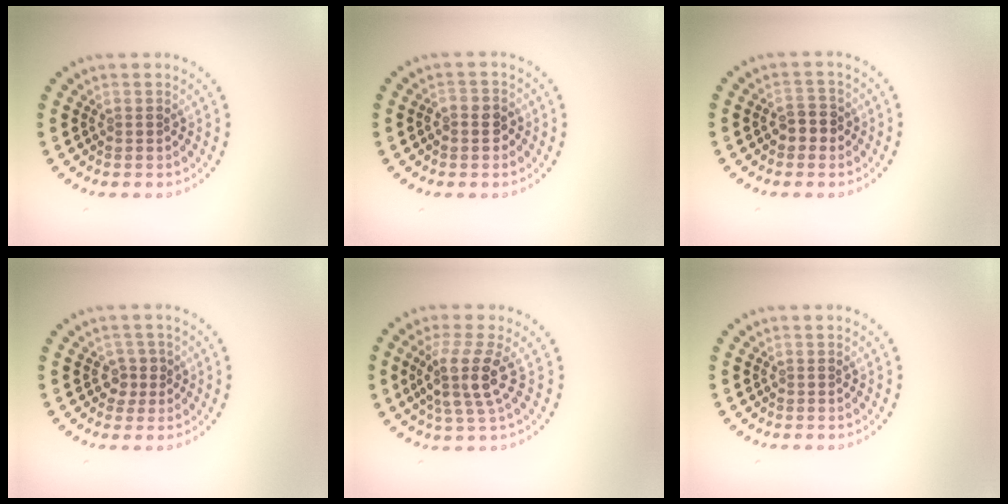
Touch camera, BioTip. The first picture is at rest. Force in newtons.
{"total": 1.4, "press": 1.3, "slide": 0.5}
{"total": 1.9, "press": 1.8, "slide": 0.5}
{"total": 1.3, "press": 1.2, "slide": 0.6}
{"total": 3.9, "press": 3.1, "slide": 2.4}
{"total": 0.0}